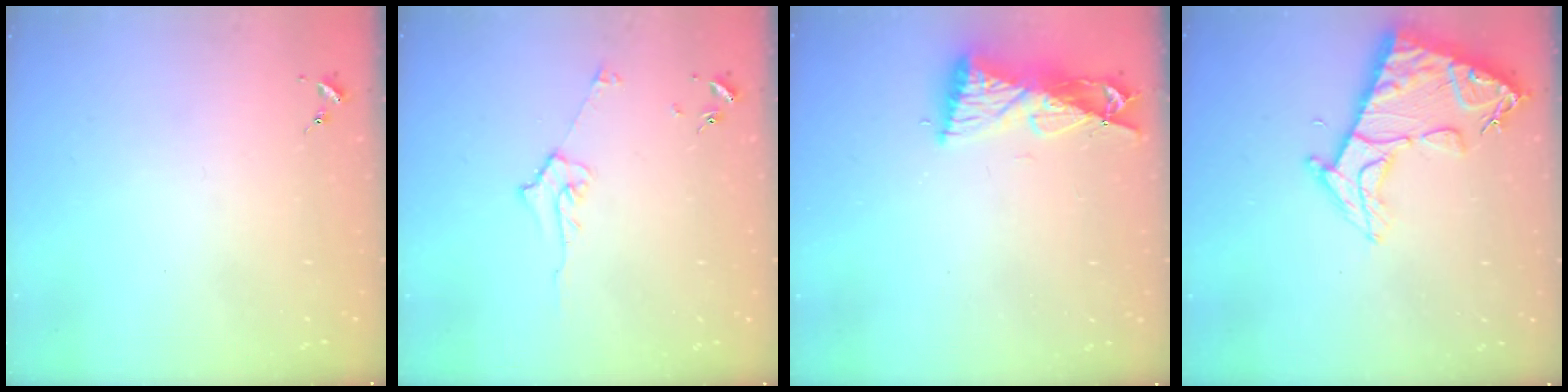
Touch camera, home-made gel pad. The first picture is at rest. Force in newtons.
{"total": 5.9, "press": 5.8, "slide": 0.8}
{"total": 9.9, "press": 9.8, "slide": 1.0}
{"total": 13.6, "press": 13.6, "slide": 1.3}